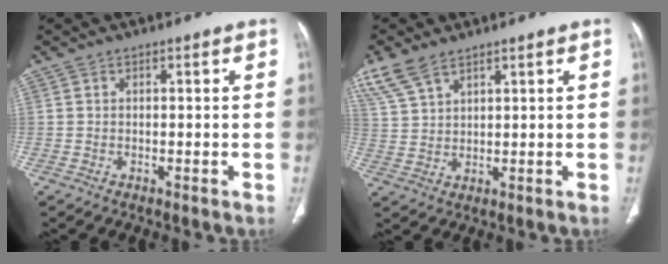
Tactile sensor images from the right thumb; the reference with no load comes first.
{"total": 7.0, "force": [5.1, 3.0, 3.7], "torque": [-0.080, -0.002, 0.116]}